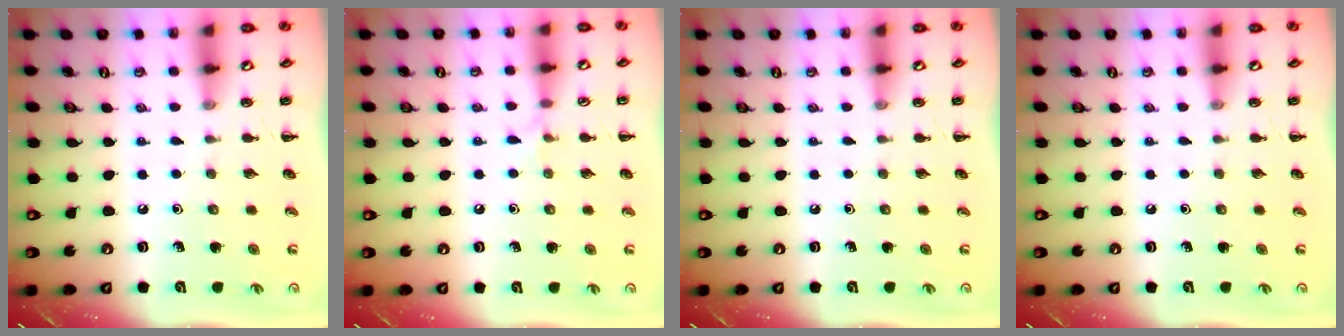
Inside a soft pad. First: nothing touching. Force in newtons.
{"total": 4.3, "press": 4.0, "slide": 1.6}
{"total": 0.0}
{"total": 0.0}